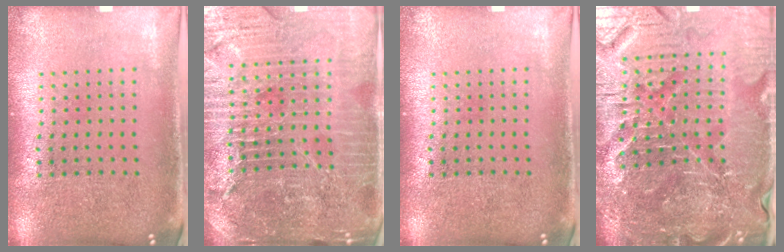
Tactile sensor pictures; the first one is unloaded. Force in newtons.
{"total": 5.2, "press": 4.8, "slide": 2.1}
{"total": 0.0}
{"total": 5.9, "press": 5.5, "slide": 2.2}